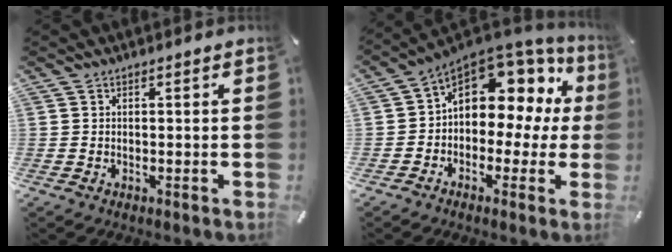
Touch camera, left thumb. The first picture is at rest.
{"total": 11.3, "force": [4.4, 7.9, 6.8], "torque": [-0.102, -0.039, 0.077]}